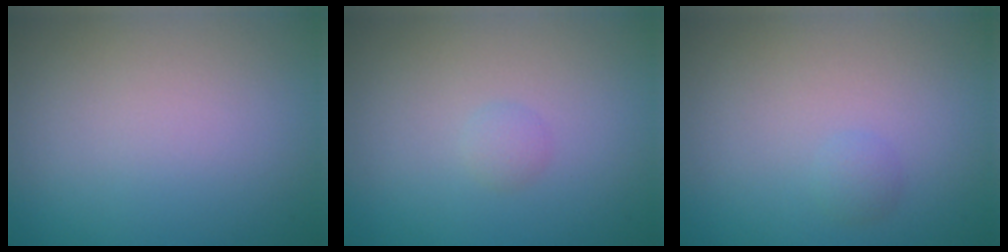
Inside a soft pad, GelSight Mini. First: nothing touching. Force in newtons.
{"total": 0.8, "press": 0.8, "slide": 0.1}
{"total": 0.9, "press": 0.8, "slide": 0.0}